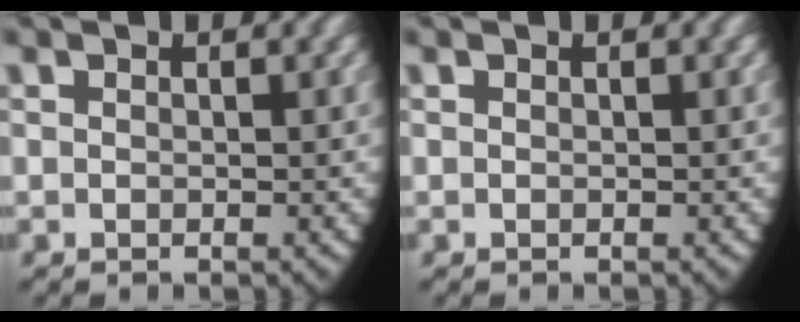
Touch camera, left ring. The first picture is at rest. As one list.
[{"total": 0.0}]